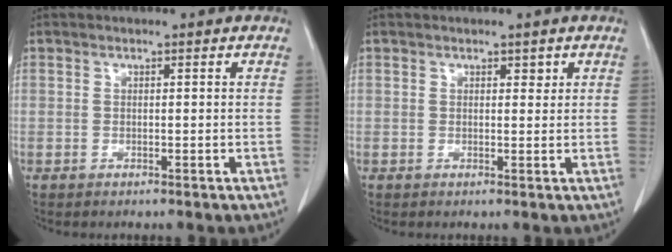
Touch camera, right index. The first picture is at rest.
{"total": 1.2, "force": [0.7, 0.7, 0.6], "torque": [-0.003, -0.003, 0.008]}